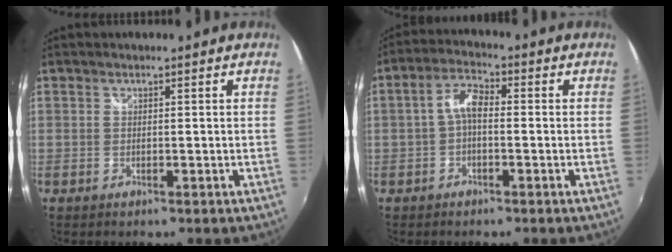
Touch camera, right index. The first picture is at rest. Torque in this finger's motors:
{"motor_torque": [0.95, 0.06, 0.28, 0.10]}